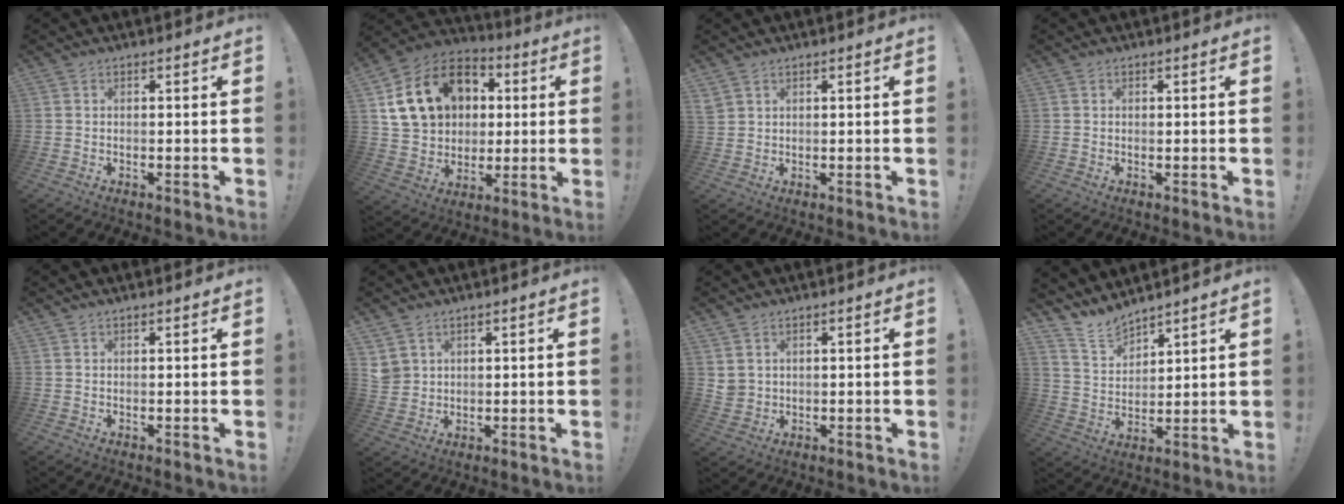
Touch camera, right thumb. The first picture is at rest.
{"total": 19.9, "force": [6.2, 15.5, 10.9], "torque": [-0.163, -0.004, 0.138]}
{"total": 2.6, "force": [1.8, 1.7, 0.9], "torque": [-0.015, -0.007, 0.035]}
{"total": 0.0}
{"total": 0.5, "force": [0.4, -0.1, 0.4], "torque": [0.000, -0.002, 0.005]}
{"total": 4.4, "force": [2.7, 3.2, 1.1], "torque": [-0.020, -0.012, 0.055]}
{"total": 3.5, "force": [1.9, 2.8, 1.1], "torque": [-0.030, -0.007, 0.037]}
{"total": 9.1, "force": [8.4, 2.9, 1.9], "torque": [-0.052, -0.062, 0.164]}